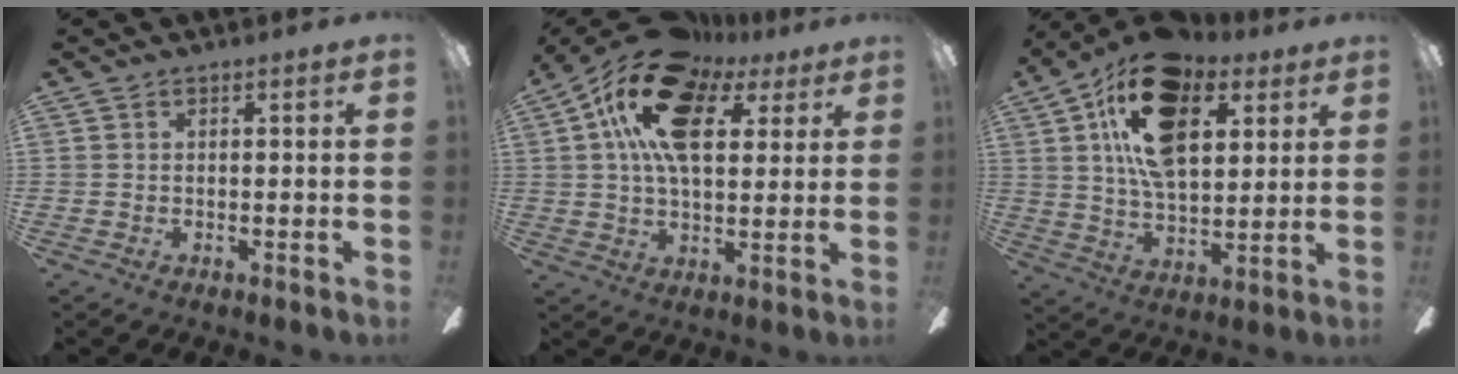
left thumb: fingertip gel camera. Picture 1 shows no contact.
{"total": 19.9, "force": [8.6, 10.8, 14.3], "torque": [-0.276, -0.011, 0.146]}
{"total": 20.2, "force": [9.3, 11.2, 14.0], "torque": [-0.247, -0.019, 0.160]}